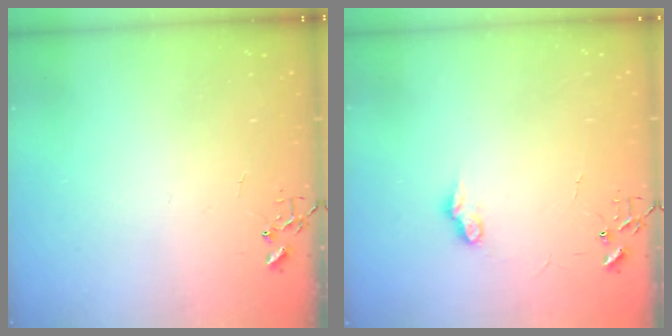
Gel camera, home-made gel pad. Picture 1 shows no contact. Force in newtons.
{"total": 6.9, "press": 6.9, "slide": 0.2}